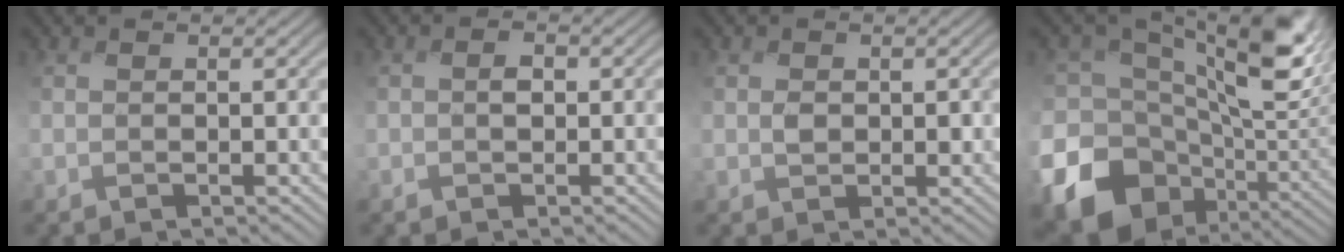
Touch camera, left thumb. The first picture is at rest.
{"total": 1.9, "force": [-0.5, 1.3, 1.3], "torque": [-0.028, 0.001, -0.013]}
{"total": 1.3, "force": [-0.1, 0.9, 0.8], "torque": [-0.019, -0.001, -0.005]}
{"total": 16.0, "force": [-1.0, 10.5, 12.1], "torque": [-0.213, -0.027, 0.003]}